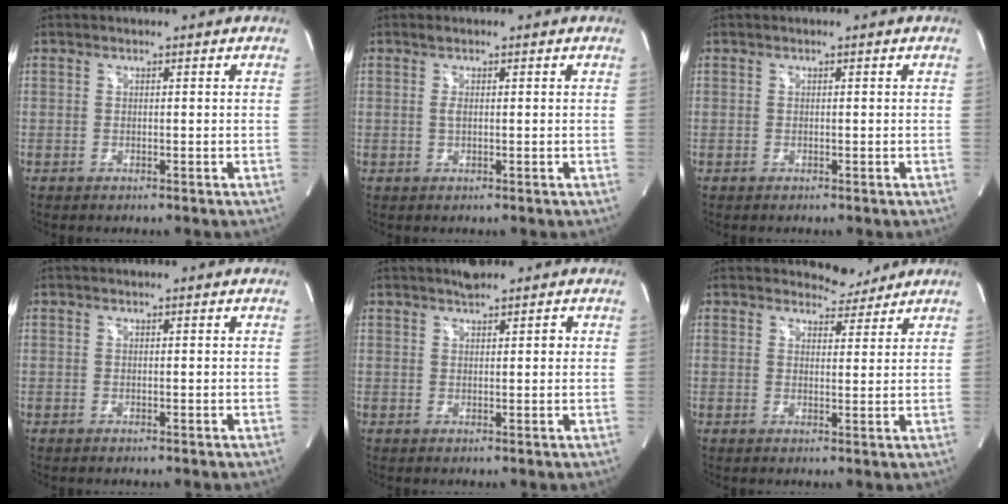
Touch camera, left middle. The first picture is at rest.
{"total": 0.9, "force": [0.3, 0.2, 0.9], "torque": [-0.024, -0.002, 0.007]}
{"total": 0.0}
{"total": 0.0}
{"total": 2.8, "force": [1.9, 1.1, 1.7], "torque": [-0.030, 0.010, 0.031]}
{"total": 3.3, "force": [3.1, 1.1, -0.3], "torque": [0.004, -0.007, 0.042]}